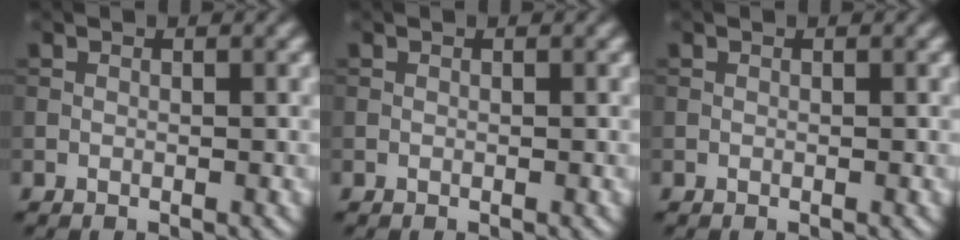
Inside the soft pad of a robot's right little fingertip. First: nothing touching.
{"total": 0.0}
{"total": 0.0}